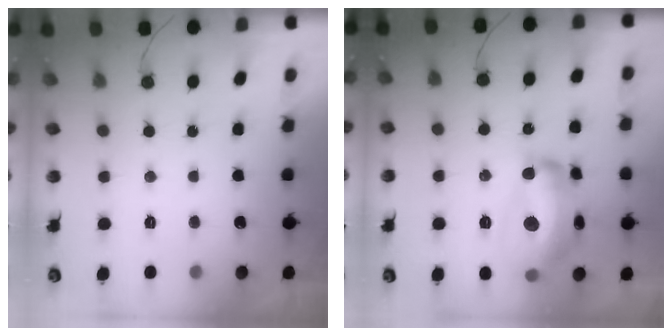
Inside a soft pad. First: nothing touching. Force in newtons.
{"total": 19.1, "press": 19.0, "slide": 1.4}